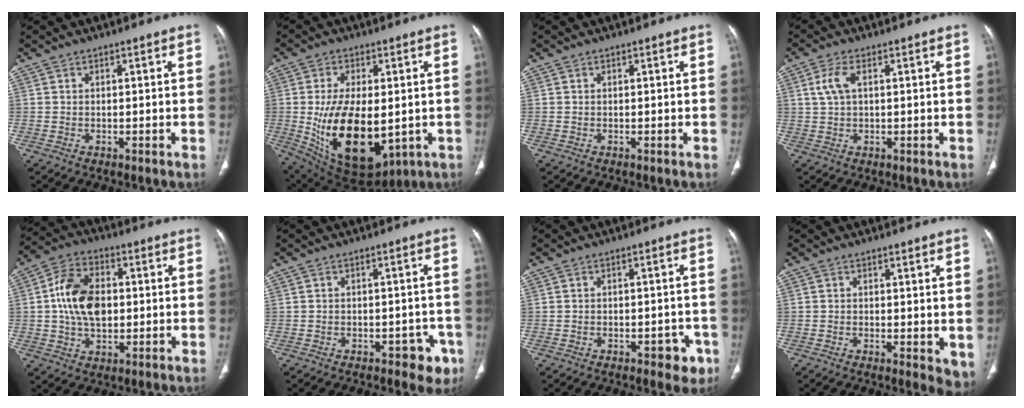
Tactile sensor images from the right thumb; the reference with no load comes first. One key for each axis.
{"total": 19.3, "fx": -2.2, "fy": 10.3, "fz": 16.2, "tx": -0.279, "ty": -0.023, "tz": -0.005}
{"total": 0.0}
{"total": 4.1, "fx": 1.1, "fy": 2.0, "fz": 3.4, "tx": -0.086, "ty": 0.010, "tz": 0.022}
{"total": 12.3, "fx": 0.6, "fy": 8.1, "fz": 9.2, "tx": -0.154, "ty": 0.014, "tz": 0.010}
{"total": 5.6, "fx": -3.0, "fy": 3.2, "fz": 3.4, "tx": -0.012, "ty": 0.015, "tz": -0.036}
{"total": 4.9, "fx": -2.6, "fy": 2.7, "fz": 3.2, "tx": -0.014, "ty": 0.012, "tz": -0.030}
{"total": 4.7, "fx": -0.3, "fy": 2.0, "fz": 4.3, "tx": -0.047, "ty": -0.012, "tz": -0.005}